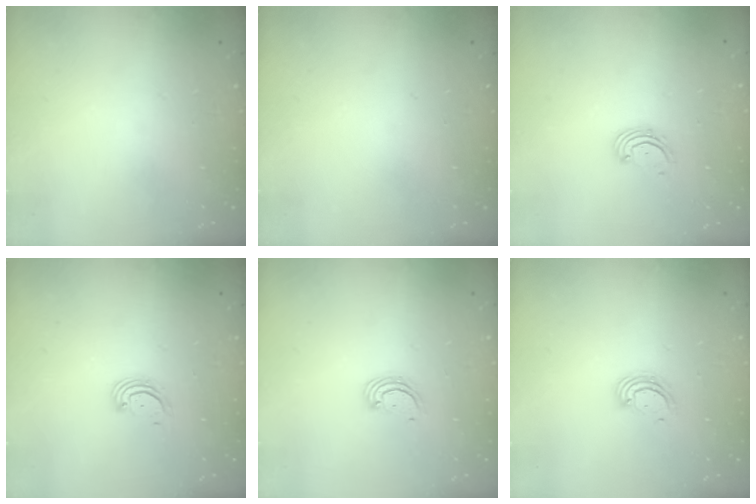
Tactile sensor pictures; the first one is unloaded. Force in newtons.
{"total": 0.0}
{"total": 2.2, "press": 2.1, "slide": 0.7}
{"total": 3.0, "press": 3.0, "slide": 0.3}
{"total": 3.3, "press": 3.3, "slide": 0.3}
{"total": 3.7, "press": 3.7, "slide": 0.3}